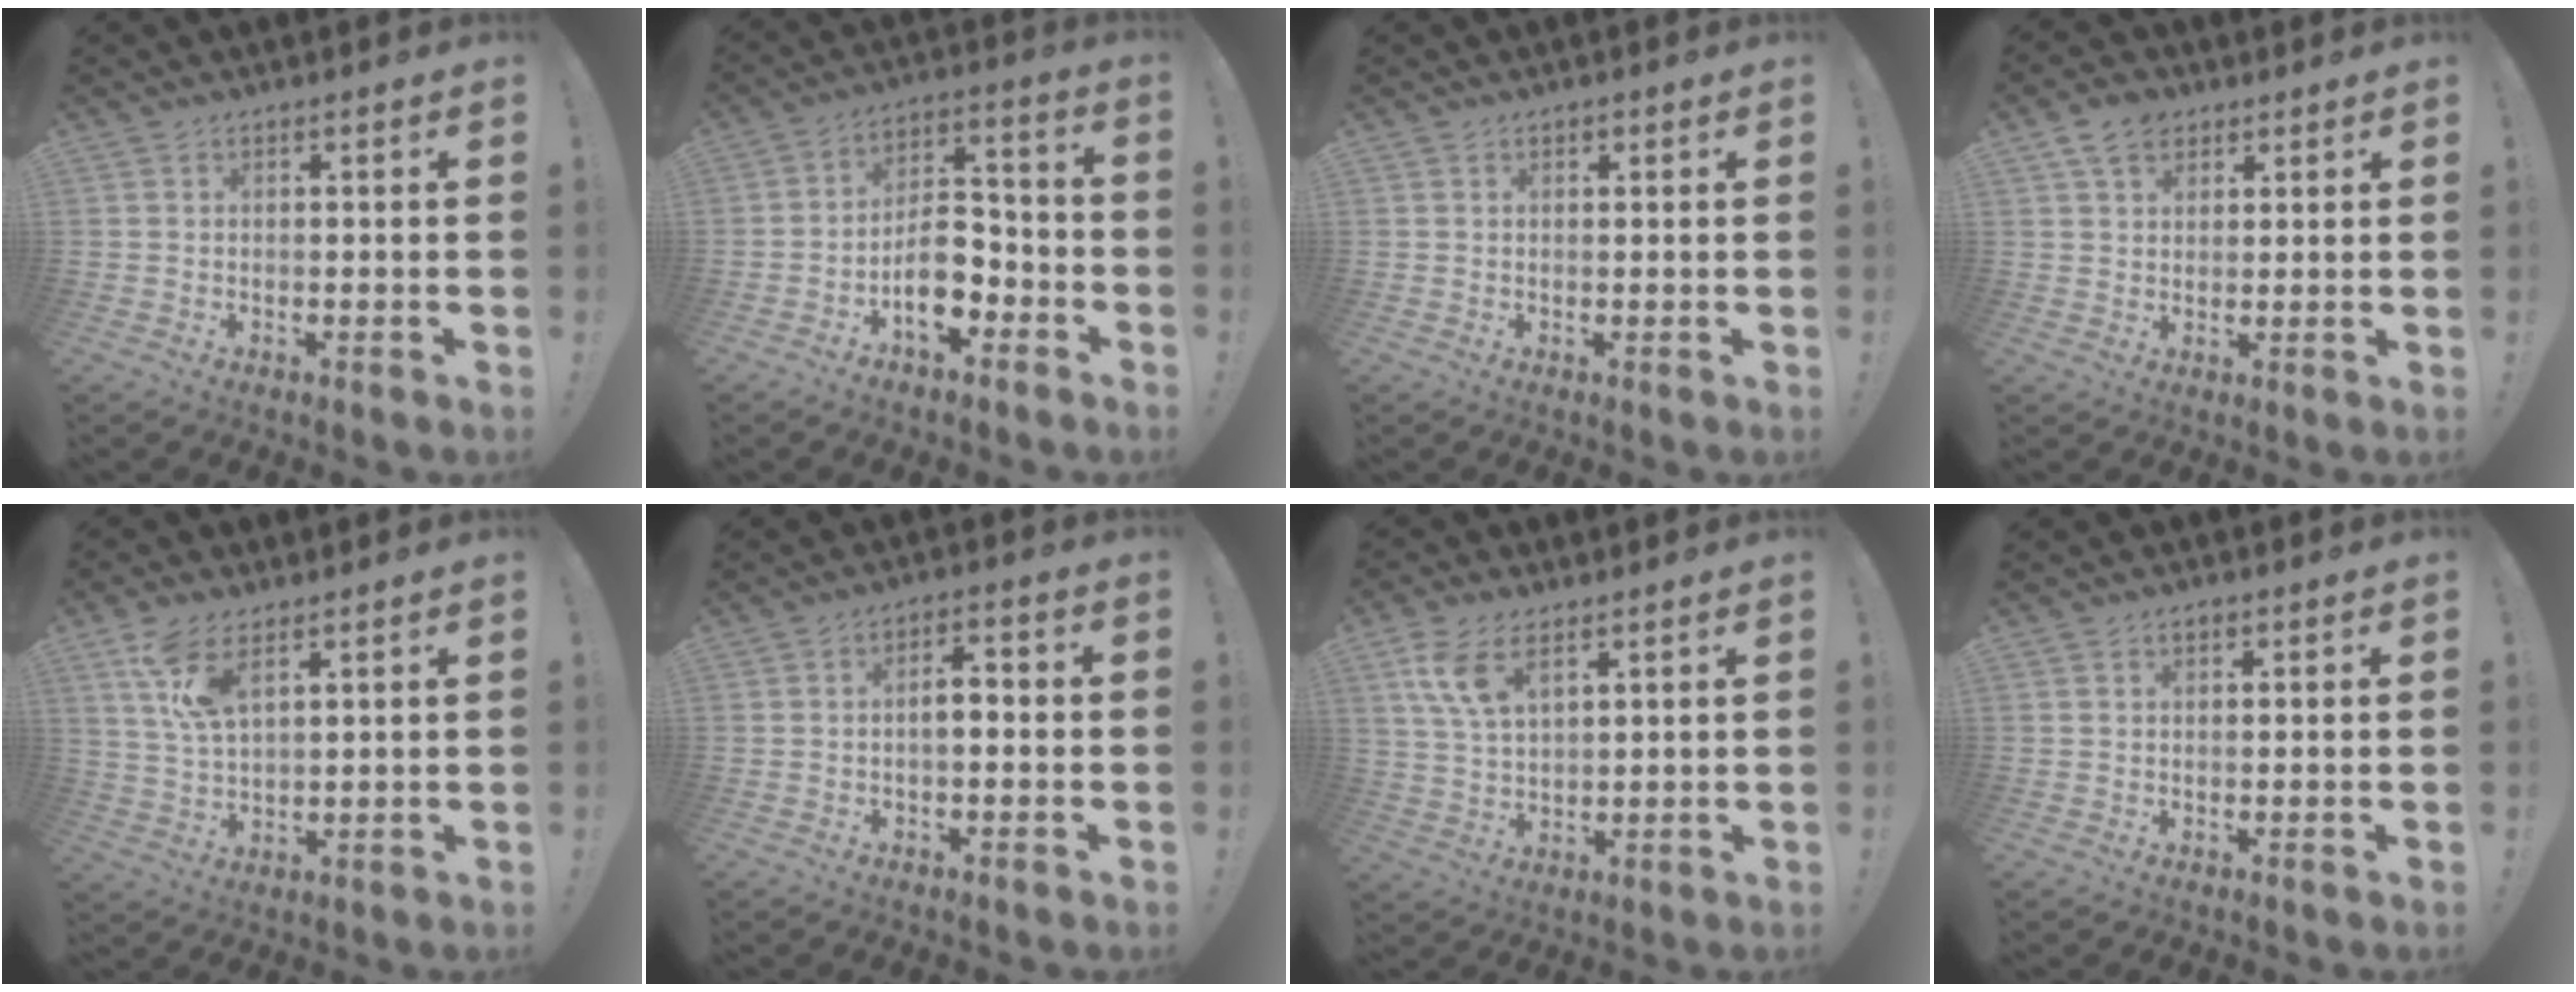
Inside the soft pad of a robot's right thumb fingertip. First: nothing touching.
{"total": 11.3, "force": [-5.5, 6.6, 7.3], "torque": [-0.119, 0.035, -0.096]}
{"total": 0.6, "force": [0.3, 0.5, 0.1], "torque": [0.002, -0.001, 0.005]}
{"total": 6.8, "force": [3.8, 4.7, 3.2], "torque": [-0.054, -0.004, 0.073]}
{"total": 9.5, "force": [5.6, 4.0, 6.5], "torque": [-0.126, -0.014, 0.107]}
{"total": 4.6, "force": [-1.0, 2.2, 4.0], "torque": [-0.062, 0.012, -0.022]}
{"total": 9.3, "force": [5.2, 4.2, 6.4], "torque": [-0.130, -0.015, 0.098]}
{"total": 1.1, "force": [0.7, 0.7, 0.6], "torque": [-0.008, -0.001, 0.012]}